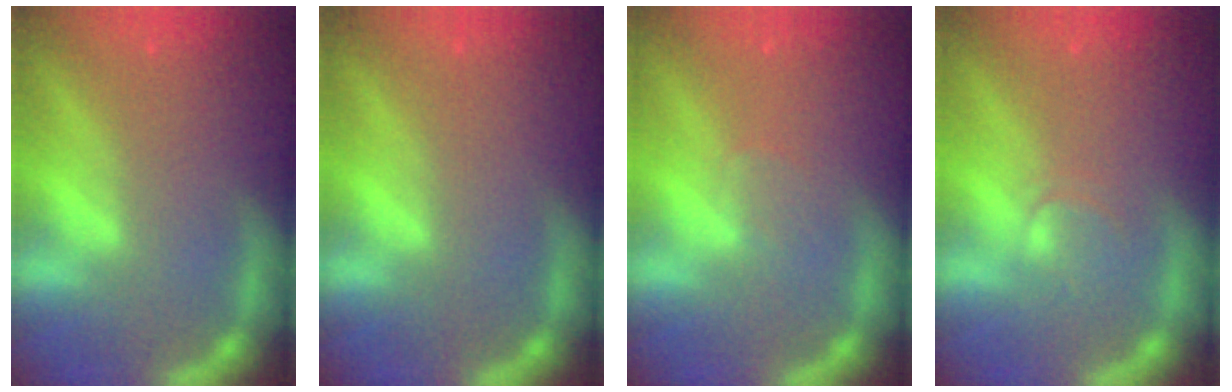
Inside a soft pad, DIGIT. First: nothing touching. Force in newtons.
{"total": 0.0}
{"total": 1.0}
{"total": 1.4}